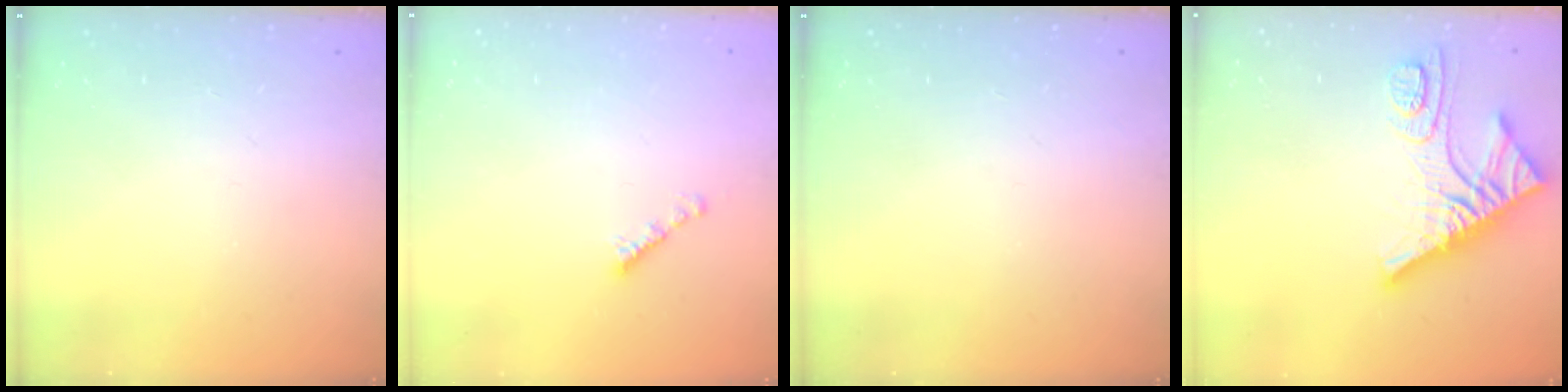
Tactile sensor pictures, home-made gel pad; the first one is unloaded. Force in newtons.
{"total": 2.2, "press": 2.1, "slide": 0.7}
{"total": 0.0}
{"total": 13.5, "press": 13.4, "slide": 1.3}